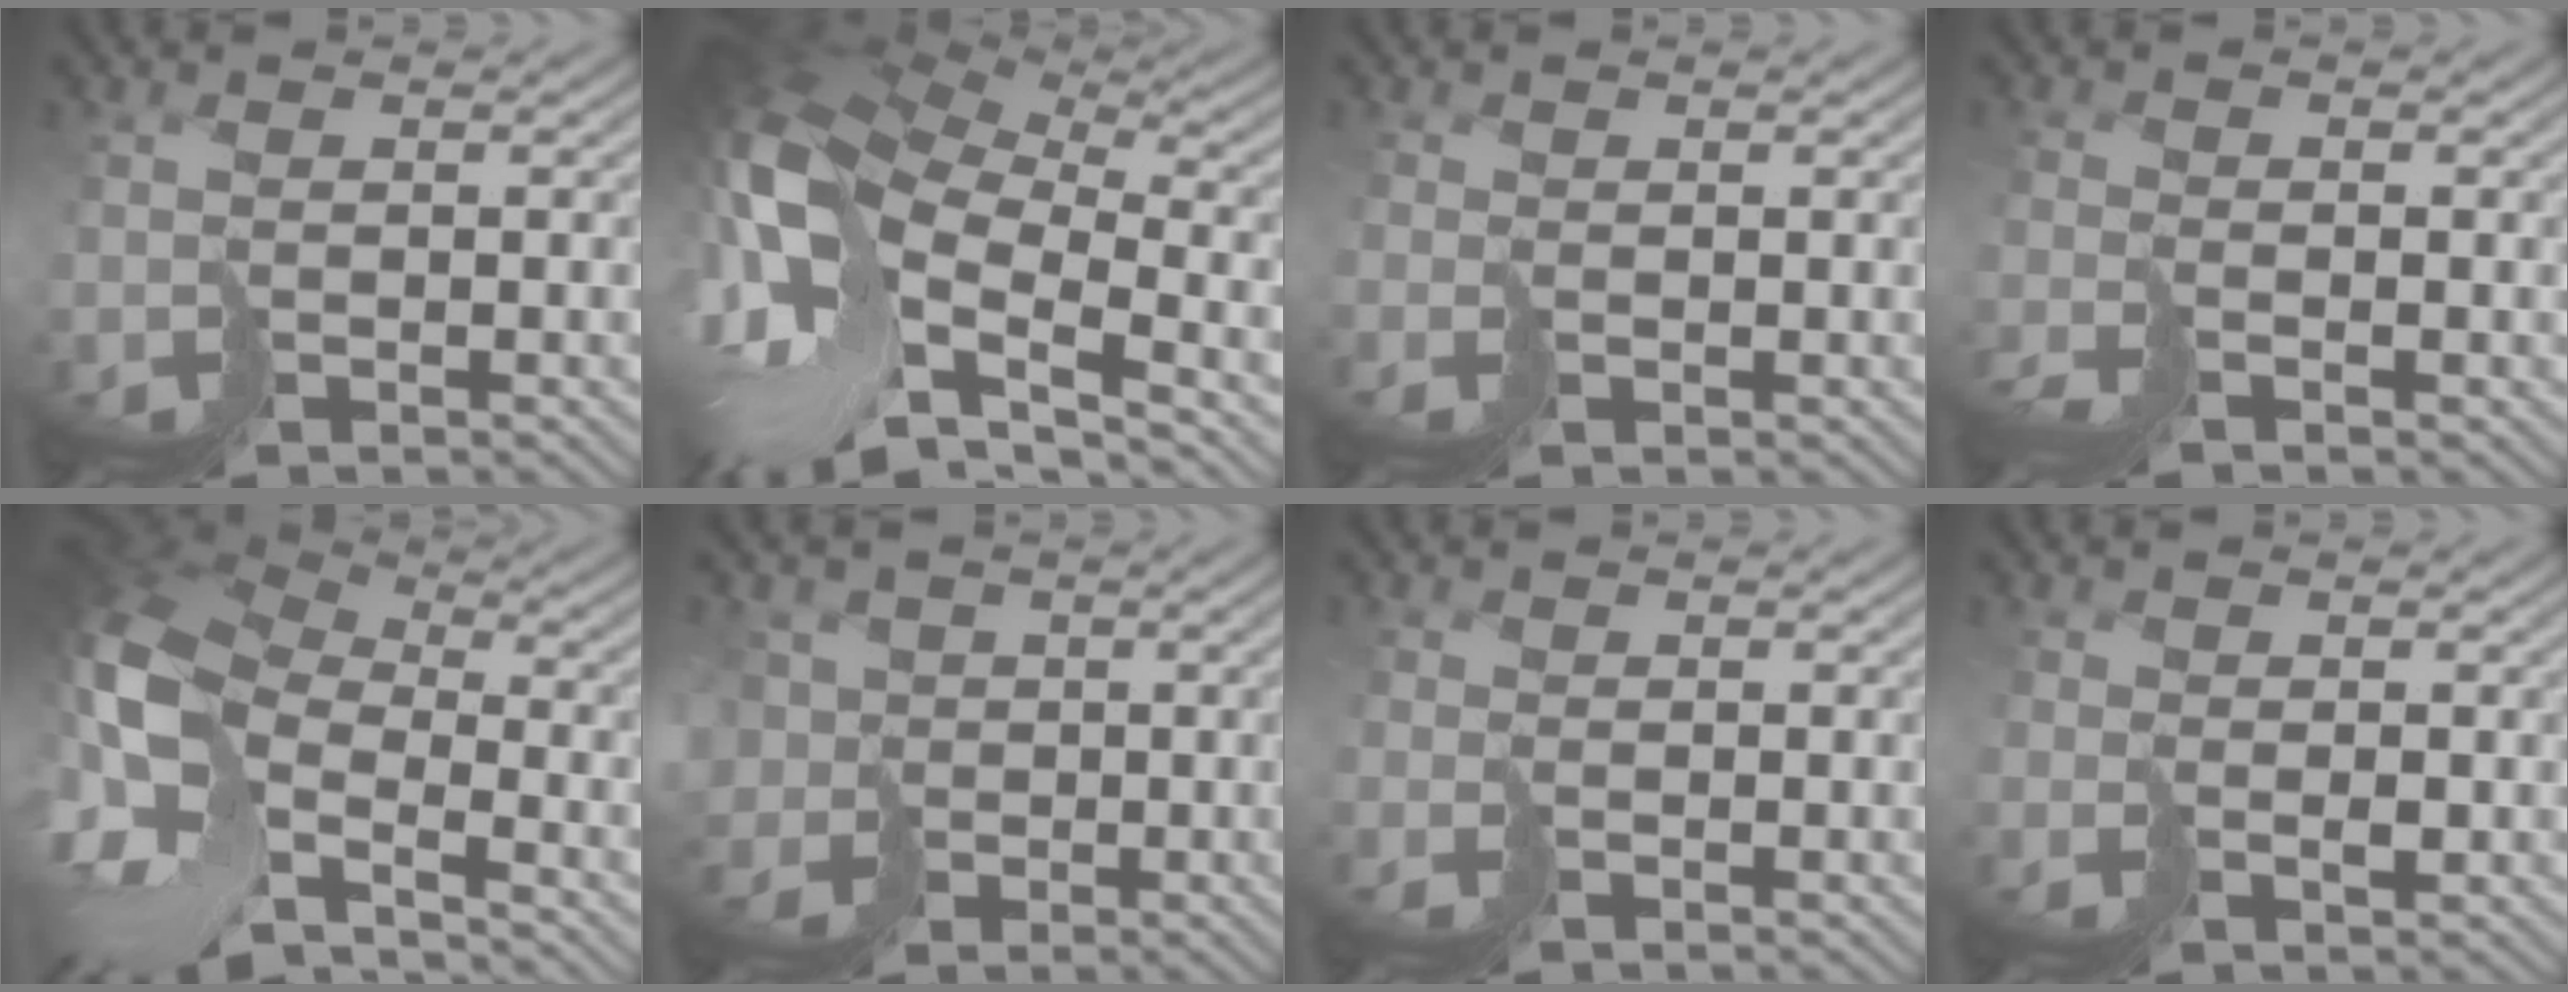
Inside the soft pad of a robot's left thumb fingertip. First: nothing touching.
{"total": 14.2, "force": [-3.6, 8.2, 11.0], "torque": [-0.274, -0.009, -0.060]}
{"total": 1.2, "force": [0.5, -0.3, -1.0], "torque": [0.025, 0.001, 0.008]}
{"total": 1.7, "force": [-1.2, -0.9, -0.8], "torque": [0.026, 0.003, -0.030]}
{"total": 13.6, "force": [-3.8, 7.6, 10.6], "torque": [-0.289, -0.017, -0.063]}
{"total": 6.5, "force": [-3.2, 4.8, 3.1], "torque": [-0.066, -0.020, -0.064]}
{"total": 1.1, "force": [0.7, -0.1, -0.9], "torque": [0.018, 0.000, 0.013]}
{"total": 0.9, "force": [0.8, 0.2, -0.4], "torque": [0.012, 0.000, 0.021]}